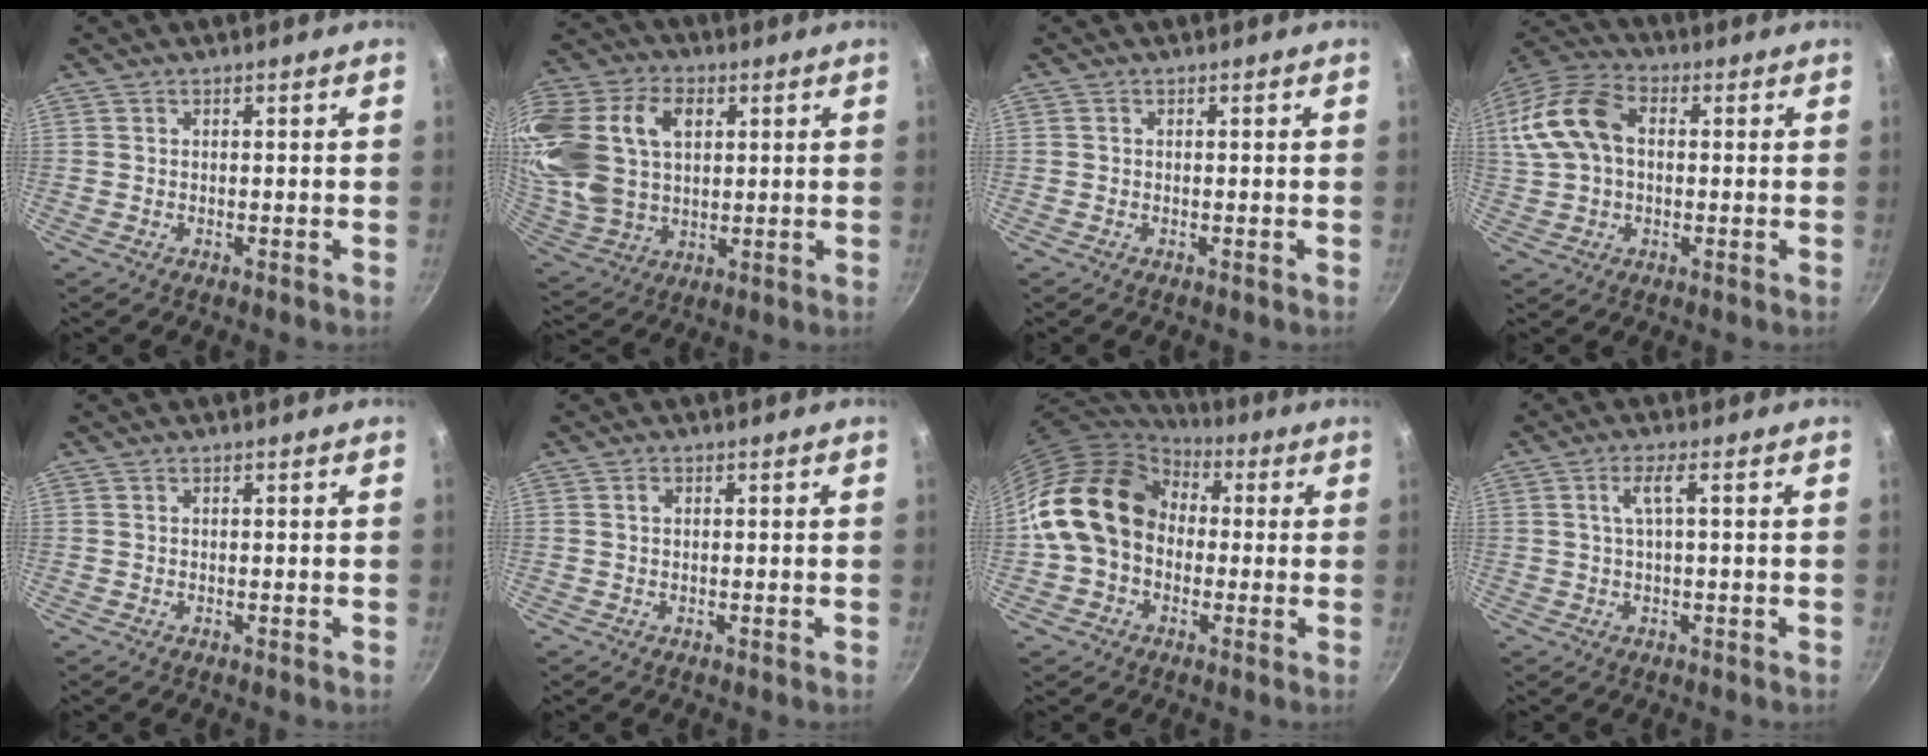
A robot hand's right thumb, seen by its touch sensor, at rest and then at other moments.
{"total": 25.2, "force": [6.8, 17.4, 16.9], "torque": [-0.372, 0.017, 0.133]}
{"total": 0.0}
{"total": 14.5, "force": [1.8, 9.8, 10.6], "torque": [-0.209, 0.030, 0.021]}
{"total": 0.0}
{"total": 1.1, "force": [0.3, 0.8, 0.7], "torque": [-0.010, 0.004, 0.004]}
{"total": 17.4, "force": [1.3, 13.9, 10.4], "torque": [-0.161, 0.042, 0.013]}
{"total": 3.3, "force": [0.5, 0.5, 3.2], "torque": [-0.067, 0.008, 0.014]}